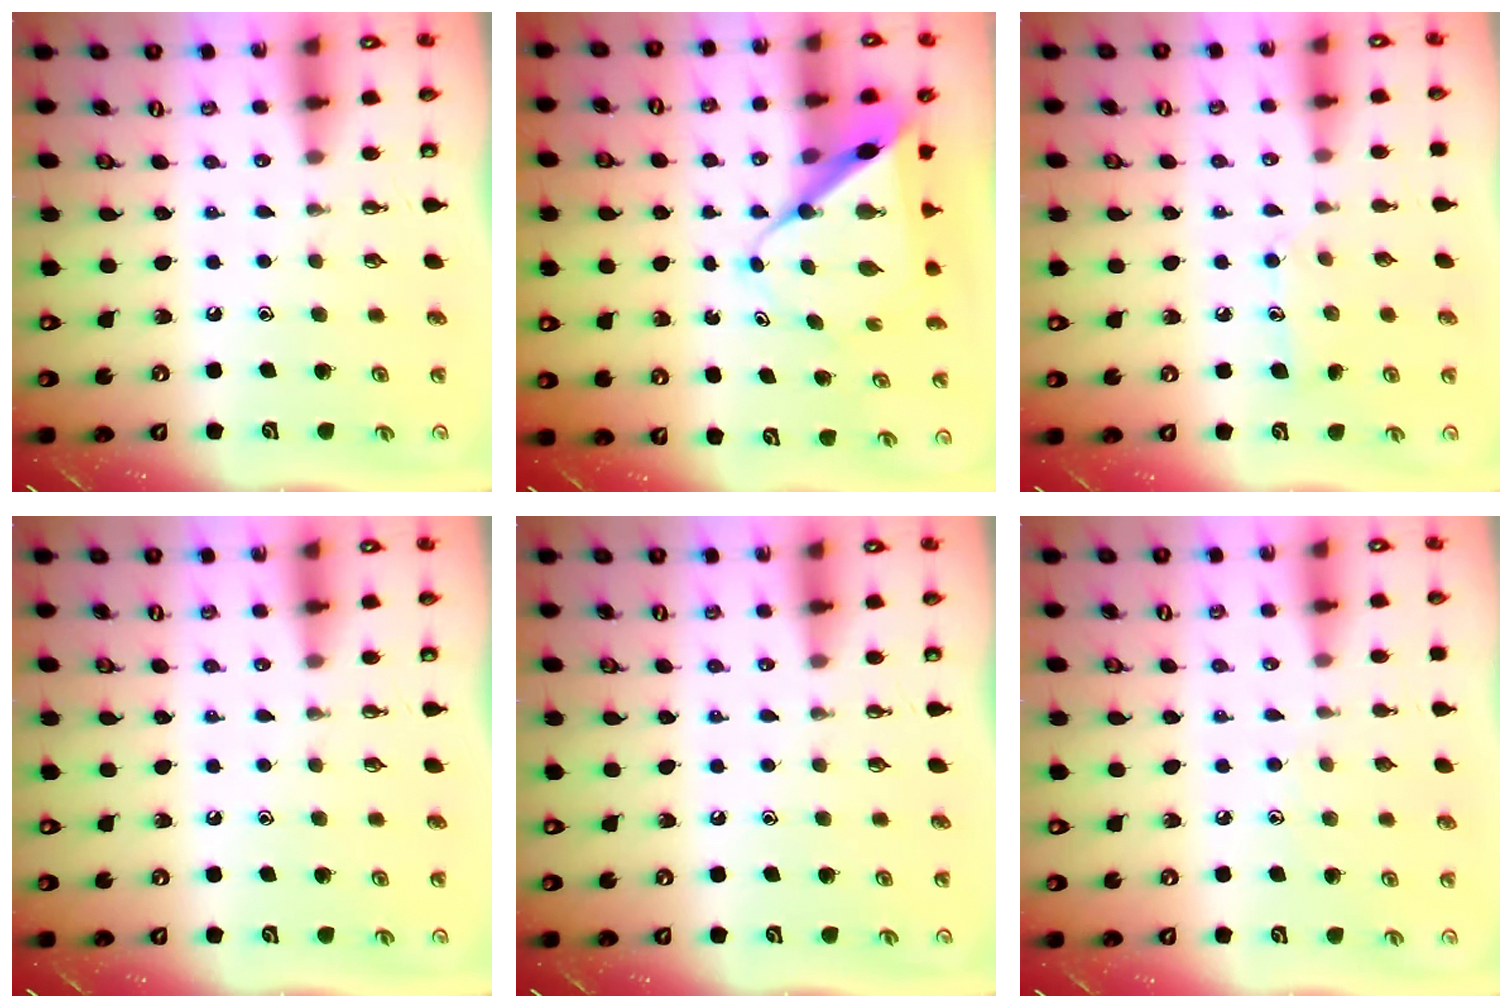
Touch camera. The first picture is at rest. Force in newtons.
{"total": 9.9, "press": 9.8, "slide": 1.0}
{"total": 7.8, "press": 7.8, "slide": 0.1}
{"total": 0.0}
{"total": 0.0}
{"total": 3.1, "press": 3.1, "slide": 0.3}